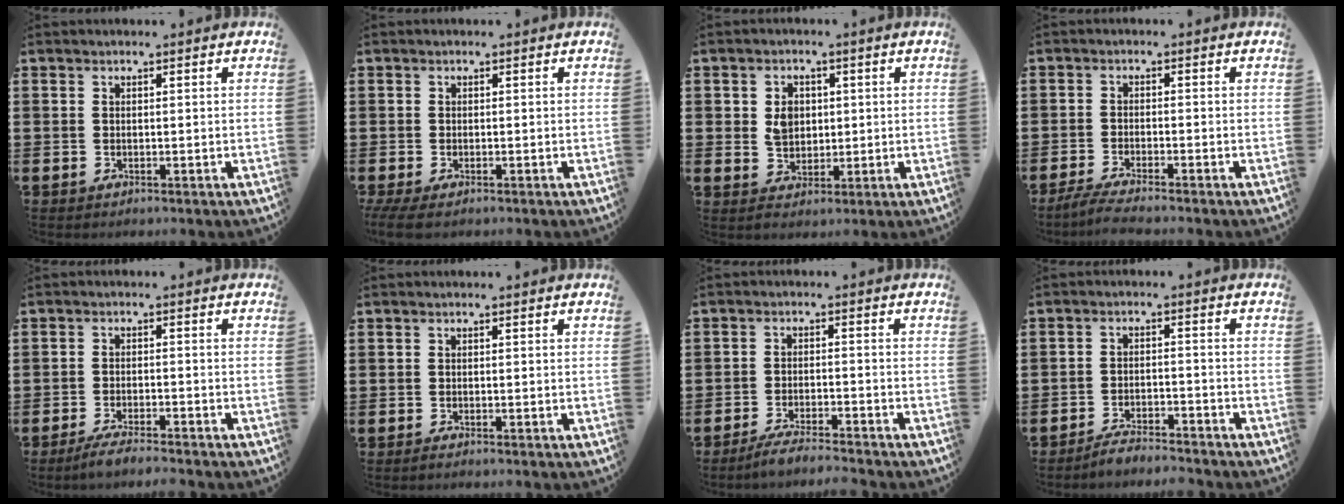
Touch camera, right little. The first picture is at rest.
{"total": 1.3, "force": [-0.6, 0.7, 0.9], "torque": [-0.019, 0.002, -0.012]}
{"total": 3.9, "force": [0.7, 3.1, 2.2], "torque": [-0.036, 0.008, 0.007]}
{"total": 2.3, "force": [-2.0, -0.2, 1.1], "torque": [-0.018, 0.000, -0.038]}
{"total": 2.8, "force": [-2.4, 0.0, 1.4], "torque": [-0.022, 0.003, -0.046]}
{"total": 0.5, "force": [-0.4, 0.0, 0.3], "torque": [-0.006, -0.003, -0.007]}
{"total": 3.3, "force": [-3.0, -0.1, 1.4], "torque": [-0.023, 0.000, -0.058]}
{"total": 3.2, "force": [-3.2, 0.1, 0.4], "torque": [-0.010, 0.005, -0.067]}